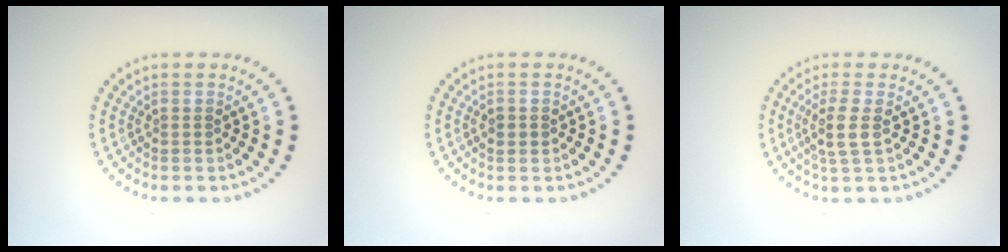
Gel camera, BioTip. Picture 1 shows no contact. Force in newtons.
{"total": 1.2, "press": 1.1, "slide": 0.2}
{"total": 2.4, "press": 2.0, "slide": 1.3}